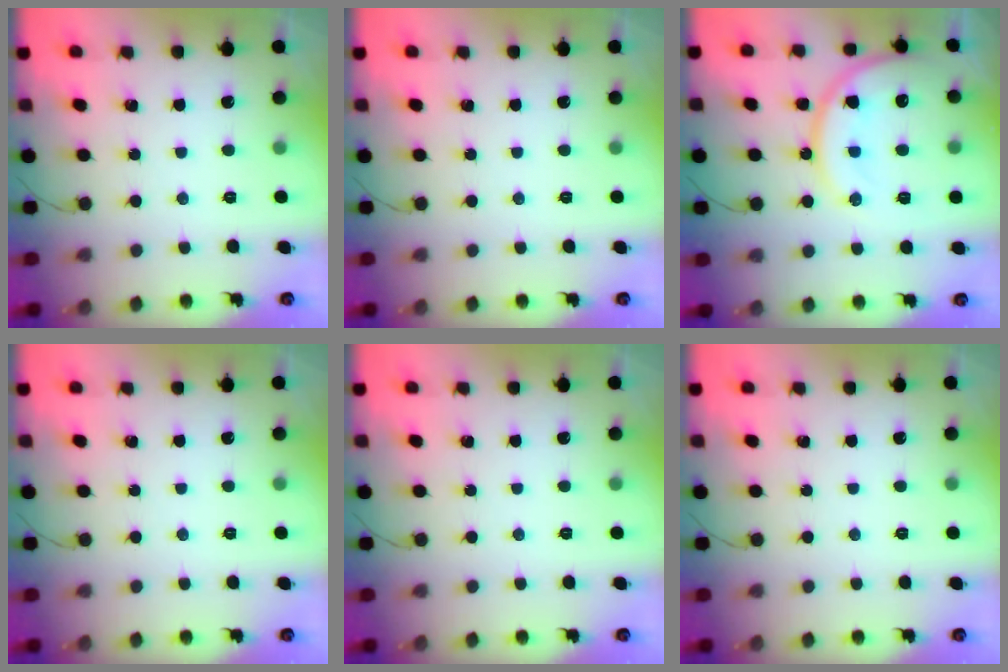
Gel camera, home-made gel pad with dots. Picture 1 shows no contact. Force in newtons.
{"total": 0.0}
{"total": 17.2, "press": 17.1, "slide": 1.8}
{"total": 0.0}
{"total": 0.0}
{"total": 0.0}